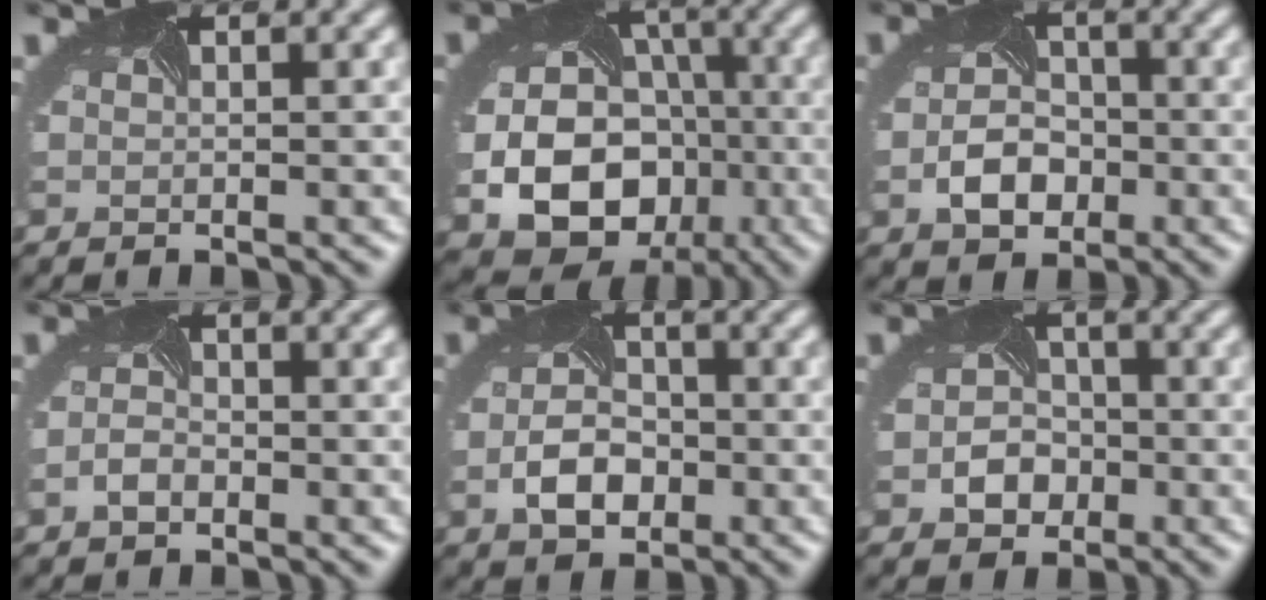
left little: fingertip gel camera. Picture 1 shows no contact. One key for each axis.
{"total": 14.7, "fx": -3.9, "fy": 12.2, "fz": 7.3, "tx": -0.140, "ty": -0.049, "tz": -0.067}
{"total": 3.9, "fx": -1.3, "fy": 2.8, "fz": 2.4, "tx": -0.048, "ty": -0.007, "tz": -0.025}
{"total": 1.5, "fx": -0.9, "fy": 0.8, "fz": 0.8, "tx": -0.021, "ty": -0.002, "tz": -0.020}
{"total": 4.1, "fx": -1.2, "fy": 2.8, "fz": 2.8, "tx": -0.058, "ty": -0.008, "tz": -0.025}
{"total": 3.1, "fx": -1.0, "fy": 2.5, "fz": 1.4, "tx": -0.023, "ty": -0.005, "tz": -0.023}